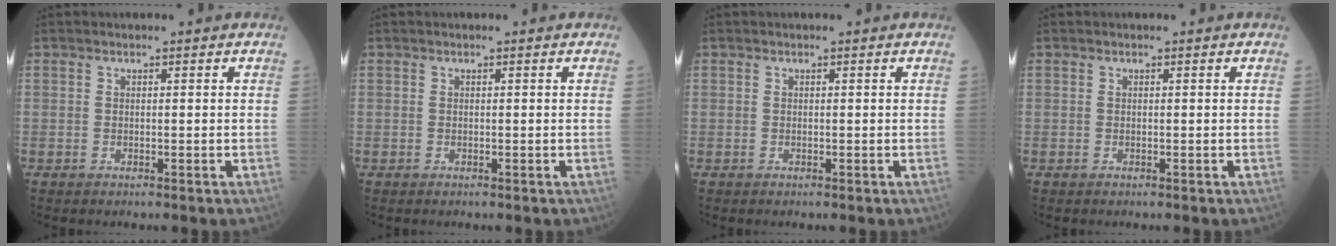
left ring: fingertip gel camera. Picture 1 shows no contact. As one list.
[{"total": 0.0}, {"total": 0.0}, {"total": 0.0}]